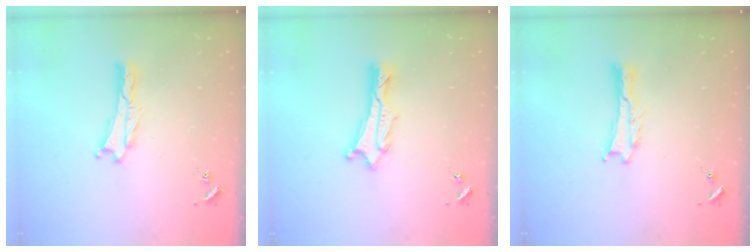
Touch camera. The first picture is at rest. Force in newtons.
{"total": 1.5, "press": 1.5, "slide": 0.1}
{"total": 0.0}